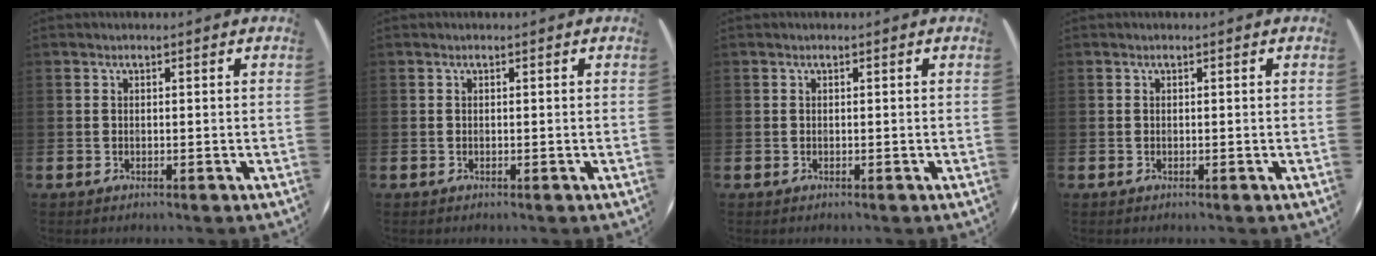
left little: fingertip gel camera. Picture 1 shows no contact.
{"total": 0.0}
{"total": 0.0}
{"total": 0.0}